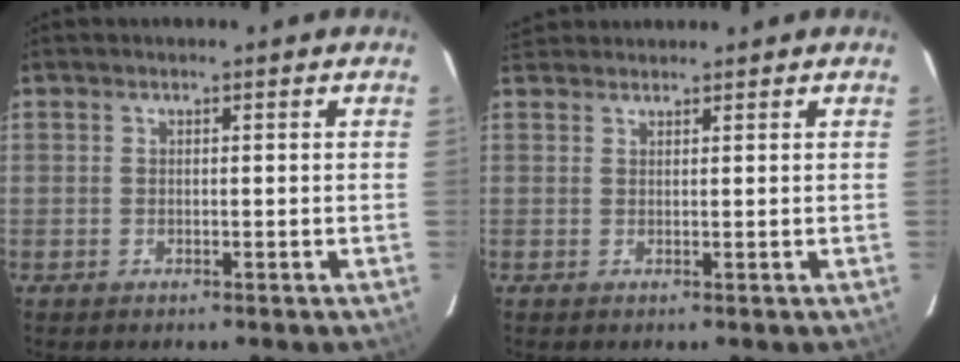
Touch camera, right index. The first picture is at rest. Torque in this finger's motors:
{"motor_torque": [-0.10, 0.09, -0.11, -0.04]}